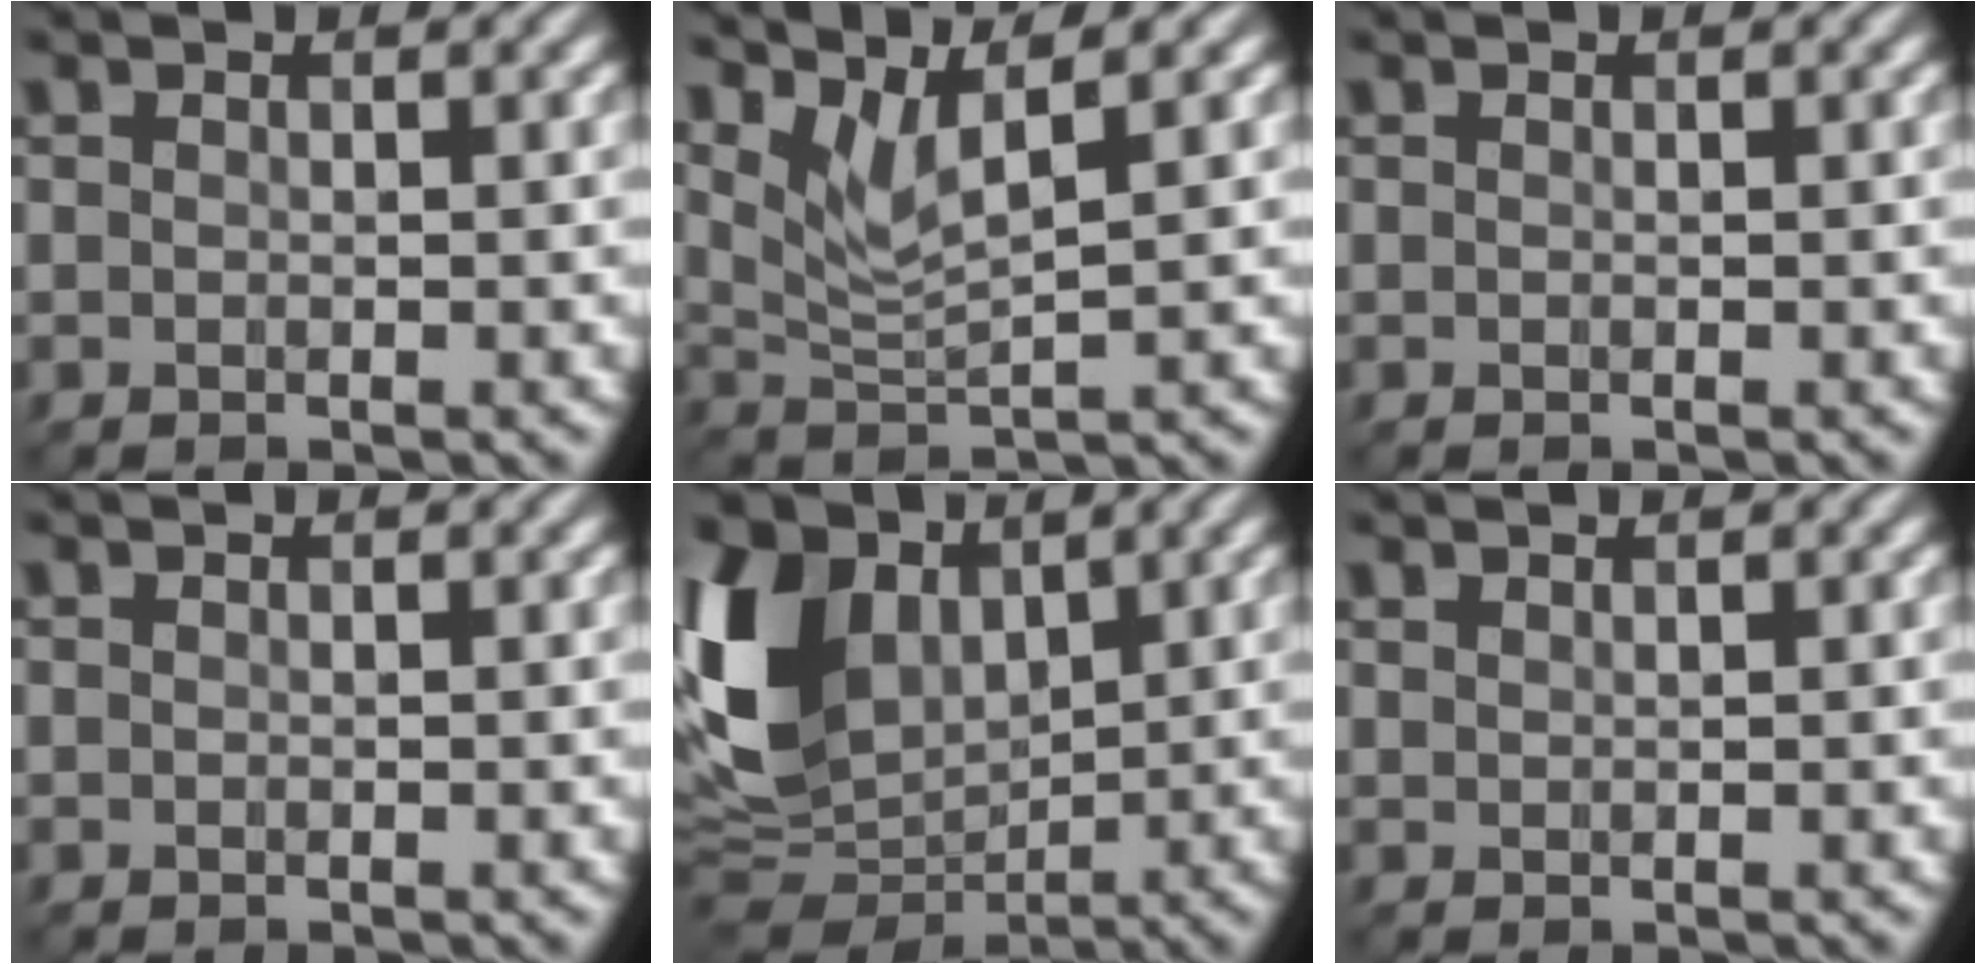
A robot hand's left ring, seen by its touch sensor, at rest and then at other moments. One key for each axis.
{"total": 3.8, "fx": 2.5, "fy": 0.8, "fz": 2.7, "tx": -0.060, "ty": -0.001, "tz": 0.058}
{"total": 0.0}
{"total": 0.0}
{"total": 9.9, "fx": 2.7, "fy": 7.0, "fz": 6.5, "tx": -0.160, "ty": 0.002, "tz": 0.045}
{"total": 0.5, "fx": 0.5, "fy": 0.1, "fz": 0.1, "tx": 0.000, "ty": 0.000, "tz": 0.014}